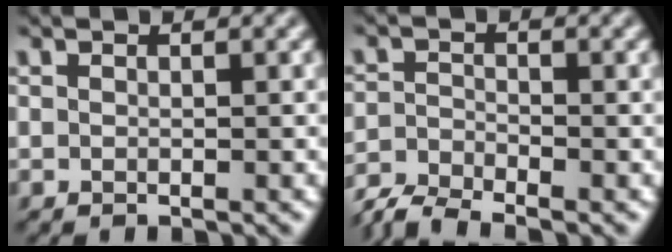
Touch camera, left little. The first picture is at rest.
{"total": 3.9, "force": [-3.6, 0.9, 1.2], "torque": [-0.025, -0.006, -0.082]}